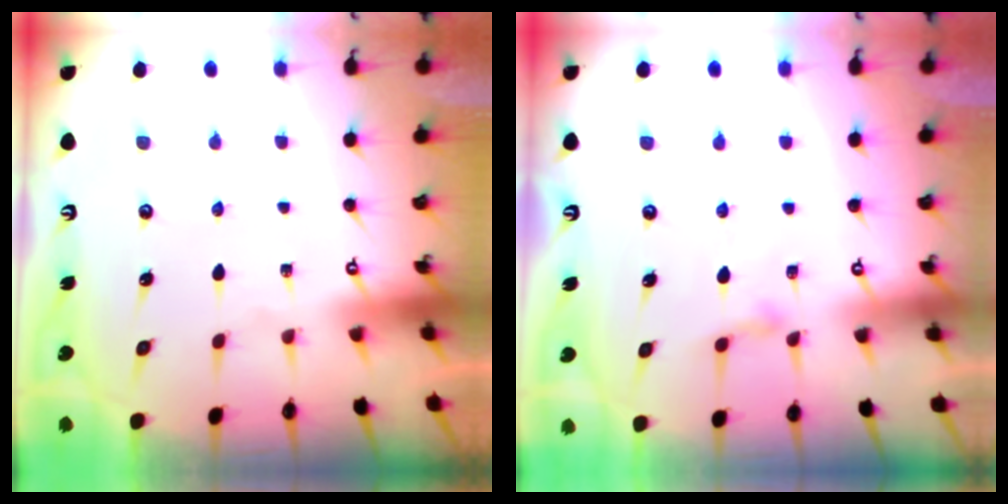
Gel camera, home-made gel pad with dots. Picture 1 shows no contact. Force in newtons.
{"total": 2.3, "press": 2.3, "slide": 0.4}